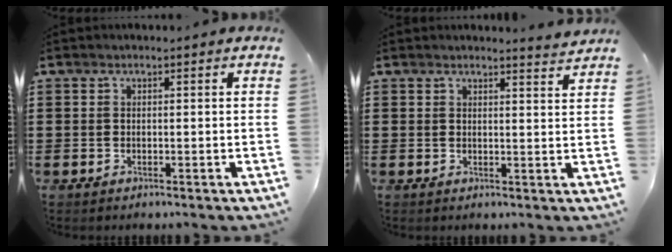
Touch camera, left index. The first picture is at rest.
{"total": 2.5, "force": [2.4, -0.4, 0.4], "torque": [-0.007, -0.012, 0.044]}